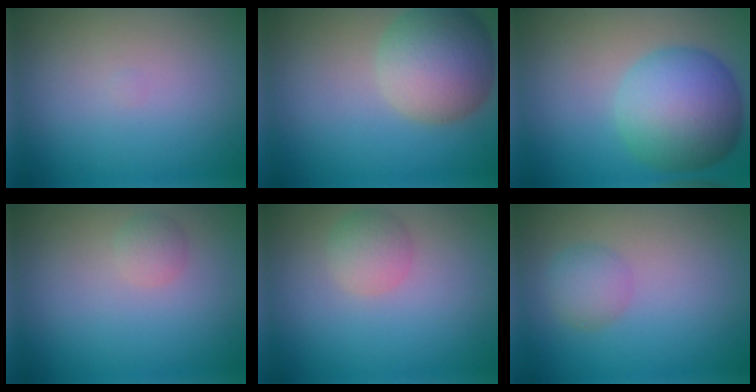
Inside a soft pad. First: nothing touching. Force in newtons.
{"total": 7.0, "press": 7.0, "slide": 0.2}
{"total": 8.5, "press": 8.5, "slide": 0.1}
{"total": 1.2, "press": 1.2, "slide": 0.1}
{"total": 2.1, "press": 2.1, "slide": 0.2}
{"total": 2.0, "press": 2.0, "slide": 0.0}